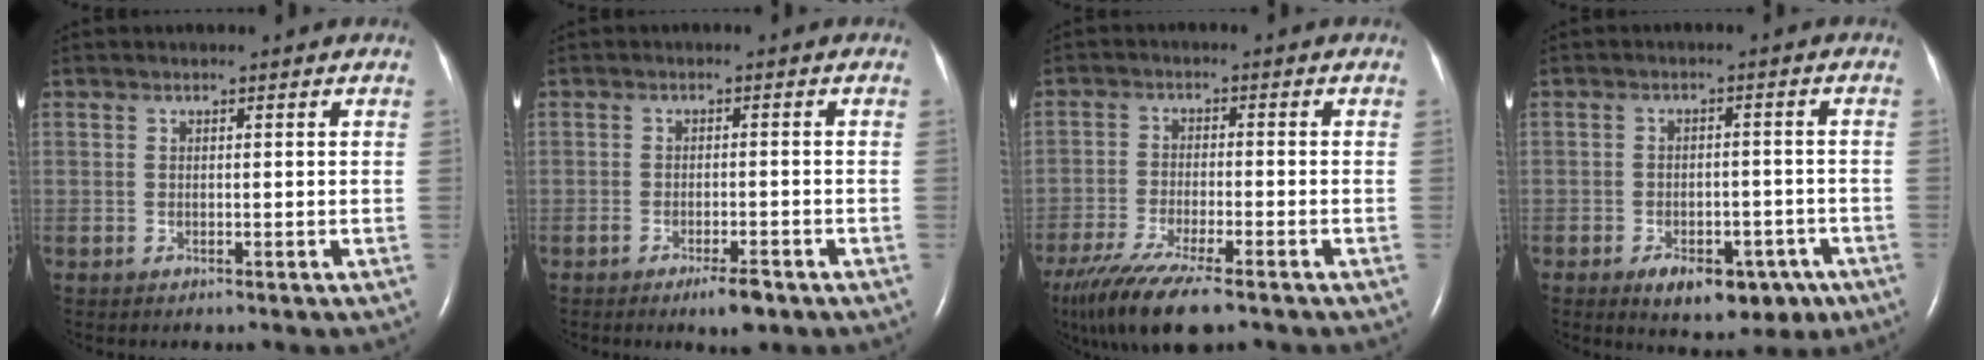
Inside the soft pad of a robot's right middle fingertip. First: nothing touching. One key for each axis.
{"total": 3.6, "fx": -2.4, "fy": 0.7, "fz": 2.6, "tx": -0.044, "ty": -0.003, "tz": -0.035}
{"total": 12.8, "fx": -9.5, "fy": 1.9, "fz": 8.3, "tx": -0.163, "ty": -0.033, "tz": -0.163}
{"total": 9.2, "fx": -5.3, "fy": 5.1, "fz": 5.6, "tx": -0.061, "ty": 0.008, "tz": -0.065}